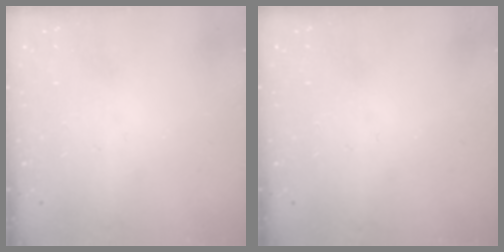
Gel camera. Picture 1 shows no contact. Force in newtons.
{"total": 0.0}